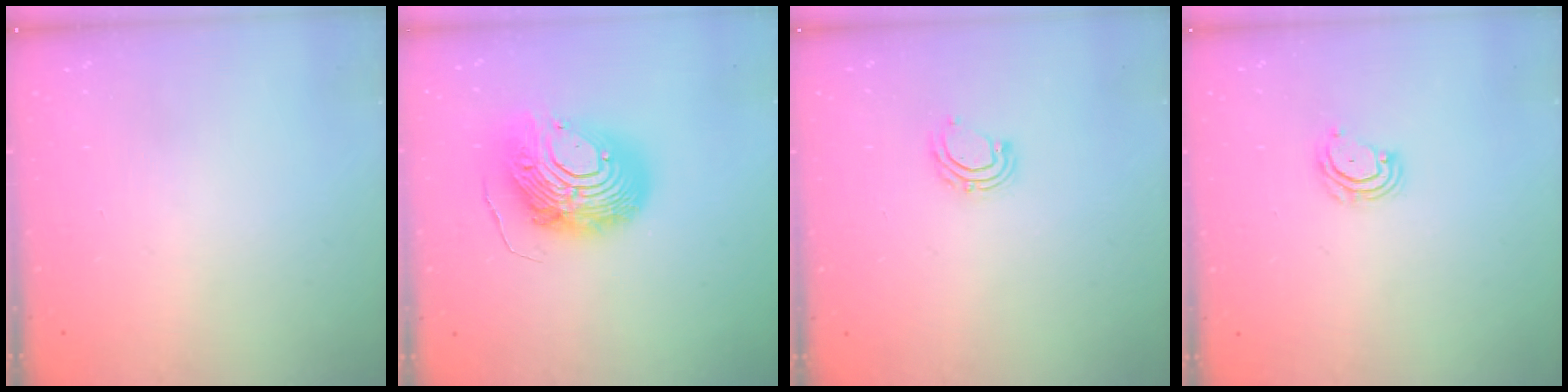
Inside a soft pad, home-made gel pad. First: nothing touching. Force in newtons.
{"total": 16.1, "press": 16.0, "slide": 1.4}
{"total": 6.3, "press": 6.2, "slide": 1.3}
{"total": 5.6, "press": 5.5, "slide": 0.5}